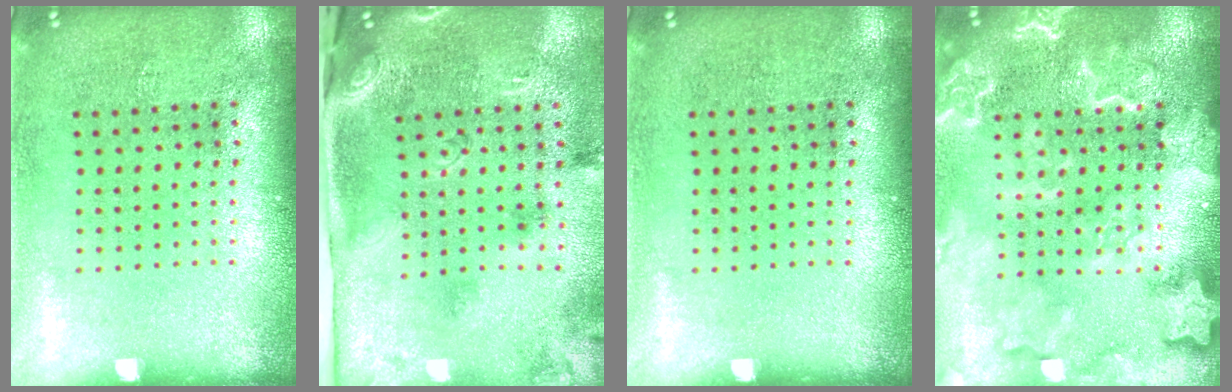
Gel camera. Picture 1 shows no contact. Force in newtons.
{"total": 2.9, "press": 1.8, "slide": 2.2}
{"total": 0.0}
{"total": 4.5, "press": 4.5, "slide": 0.6}